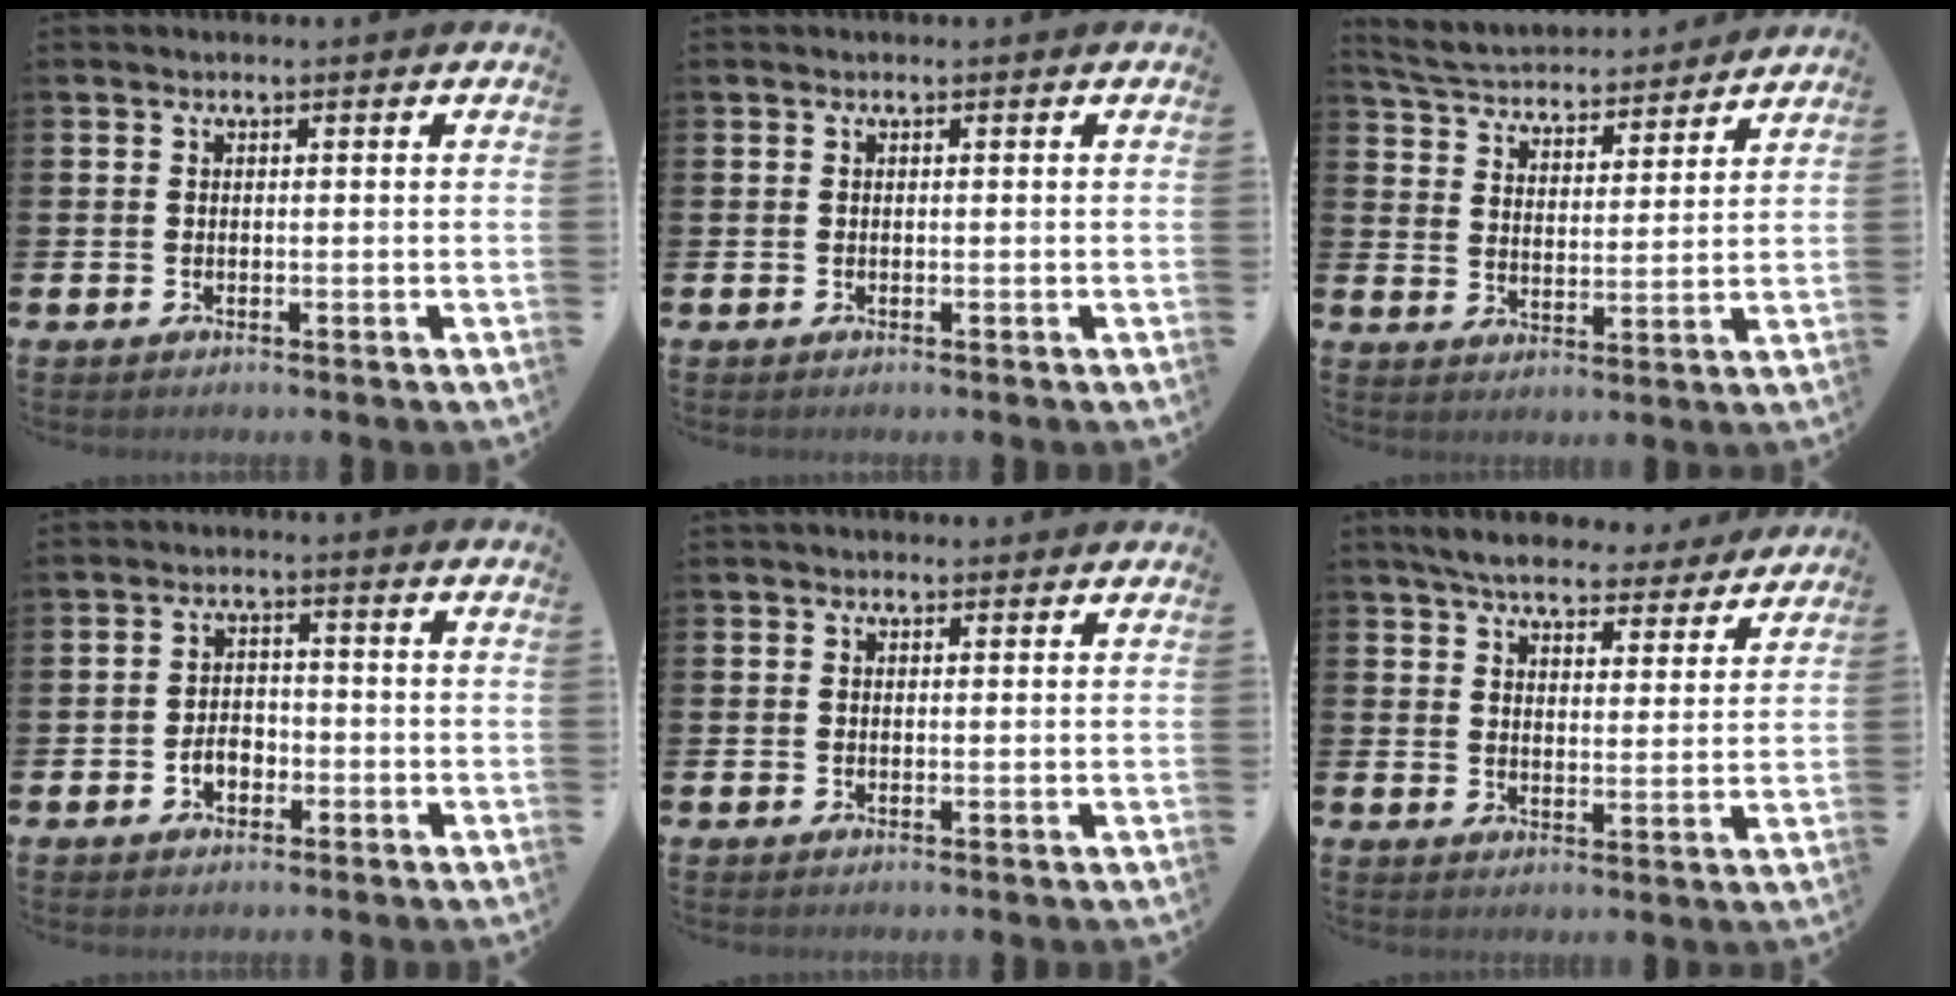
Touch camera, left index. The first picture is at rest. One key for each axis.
{"total": 0.0}
{"total": 4.9, "fx": 4.8, "fy": 1.0, "fz": 0.3, "tx": -0.034, "ty": -0.039, "tz": 0.081}
{"total": 2.9, "fx": -1.3, "fy": 2.0, "fz": 1.7, "tx": -0.024, "ty": 0.000, "tz": -0.029}
{"total": 0.9, "fx": 0.8, "fy": 0.4, "fz": 0.2, "tx": 0.006, "ty": 0.002, "tz": 0.011}
{"total": 6.2, "fx": 5.9, "fy": 1.1, "fz": 1.3, "tx": -0.034, "ty": -0.033, "tz": 0.103}